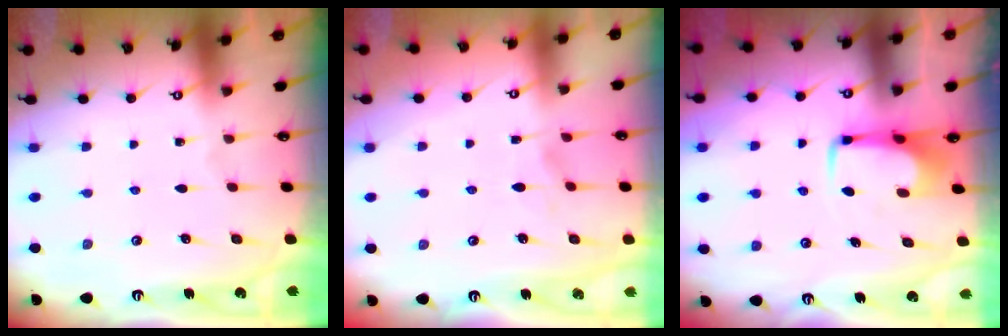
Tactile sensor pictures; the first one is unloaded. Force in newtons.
{"total": 2.9, "press": 2.7, "slide": 1.0}
{"total": 5.4, "press": 5.4, "slide": 0.4}